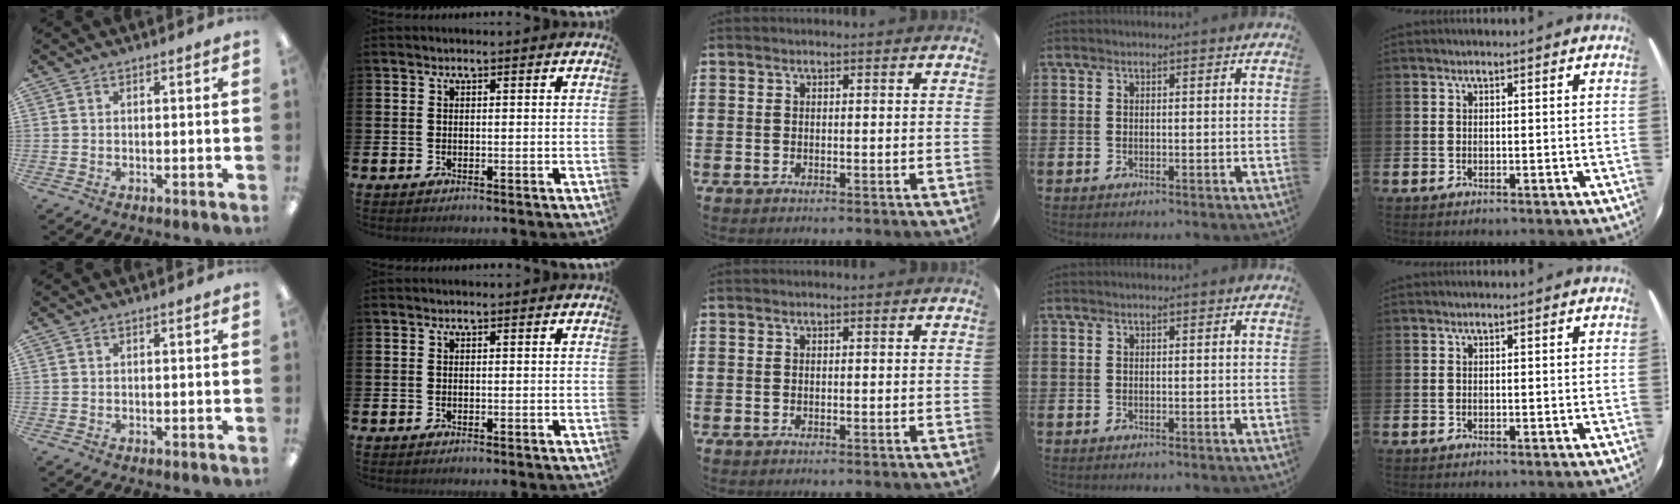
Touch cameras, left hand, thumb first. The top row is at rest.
{}